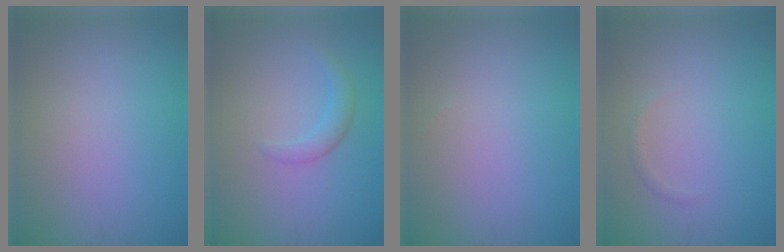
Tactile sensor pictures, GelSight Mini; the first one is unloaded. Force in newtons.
{"total": 1.8, "press": 1.8, "slide": 0.0}
{"total": 0.0}
{"total": 0.6, "press": 0.6, "slide": 0.0}